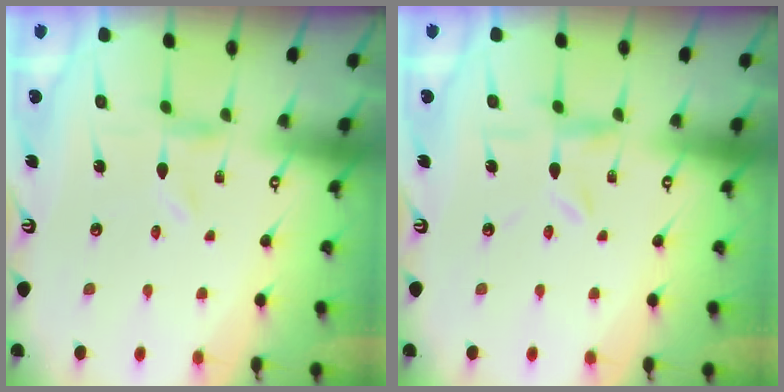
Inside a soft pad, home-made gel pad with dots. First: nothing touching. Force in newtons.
{"total": 5.6, "press": 5.6, "slide": 0.5}